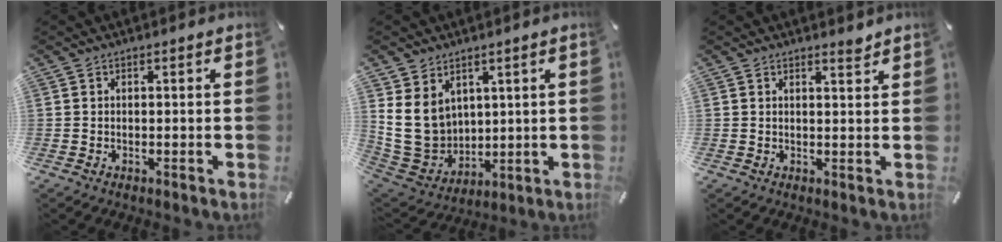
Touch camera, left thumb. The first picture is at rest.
{"total": 12.7, "force": [3.5, 10.7, 5.9], "torque": [-0.145, -0.028, 0.070]}
{"total": 1.7, "force": [1.6, 0.3, 0.4], "torque": [0.008, -0.013, 0.028]}